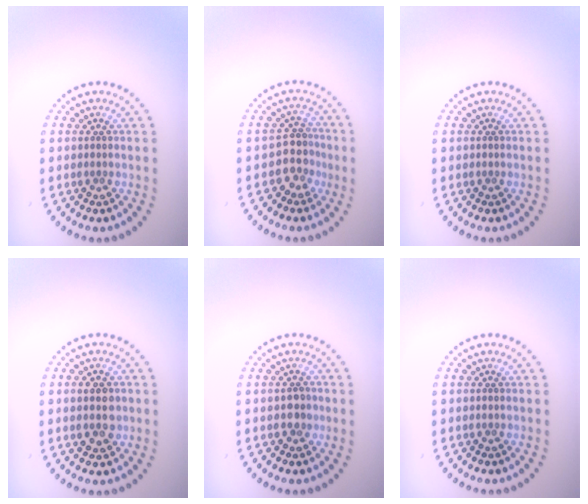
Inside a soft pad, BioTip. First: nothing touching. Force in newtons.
{"total": 2.8, "press": 2.1, "slide": 1.8}
{"total": 0.0}
{"total": 2.4, "press": 2.4, "slide": 0.1}
{"total": 1.3, "press": 1.2, "slide": 0.5}
{"total": 0.0}